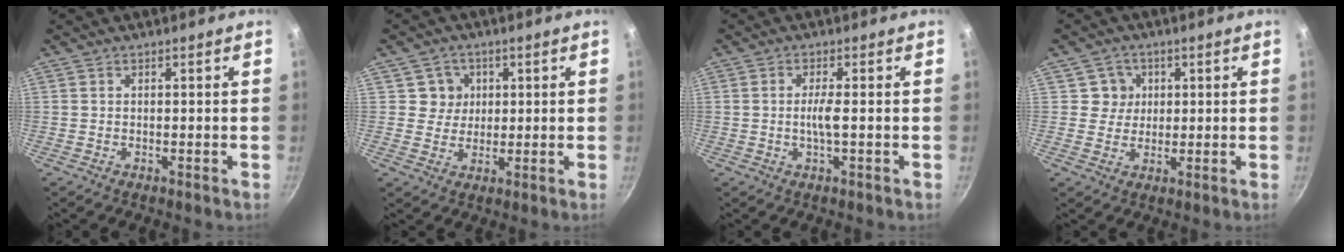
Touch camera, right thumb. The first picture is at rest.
{"total": 4.7, "force": [1.3, 4.5, 0.7], "torque": [0.026, 0.001, 0.017]}
{"total": 2.9, "force": [-0.3, 0.2, 2.9], "torque": [-0.062, 0.003, -0.007]}
{"total": 4.3, "force": [1.1, 4.2, 0.5], "torque": [0.027, 0.003, 0.014]}